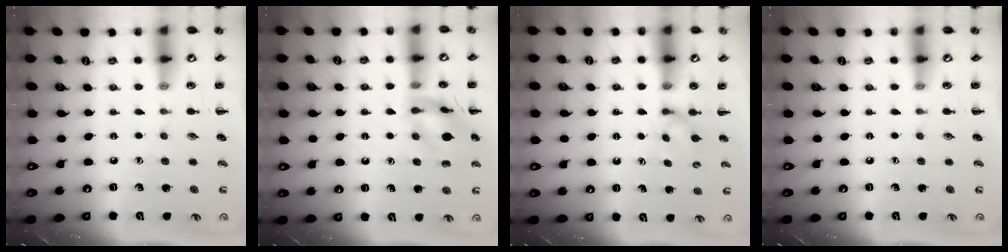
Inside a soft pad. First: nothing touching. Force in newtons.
{"total": 13.8, "press": 13.8, "slide": 1.5}
{"total": 3.2, "press": 3.0, "slide": 0.9}
{"total": 0.0}